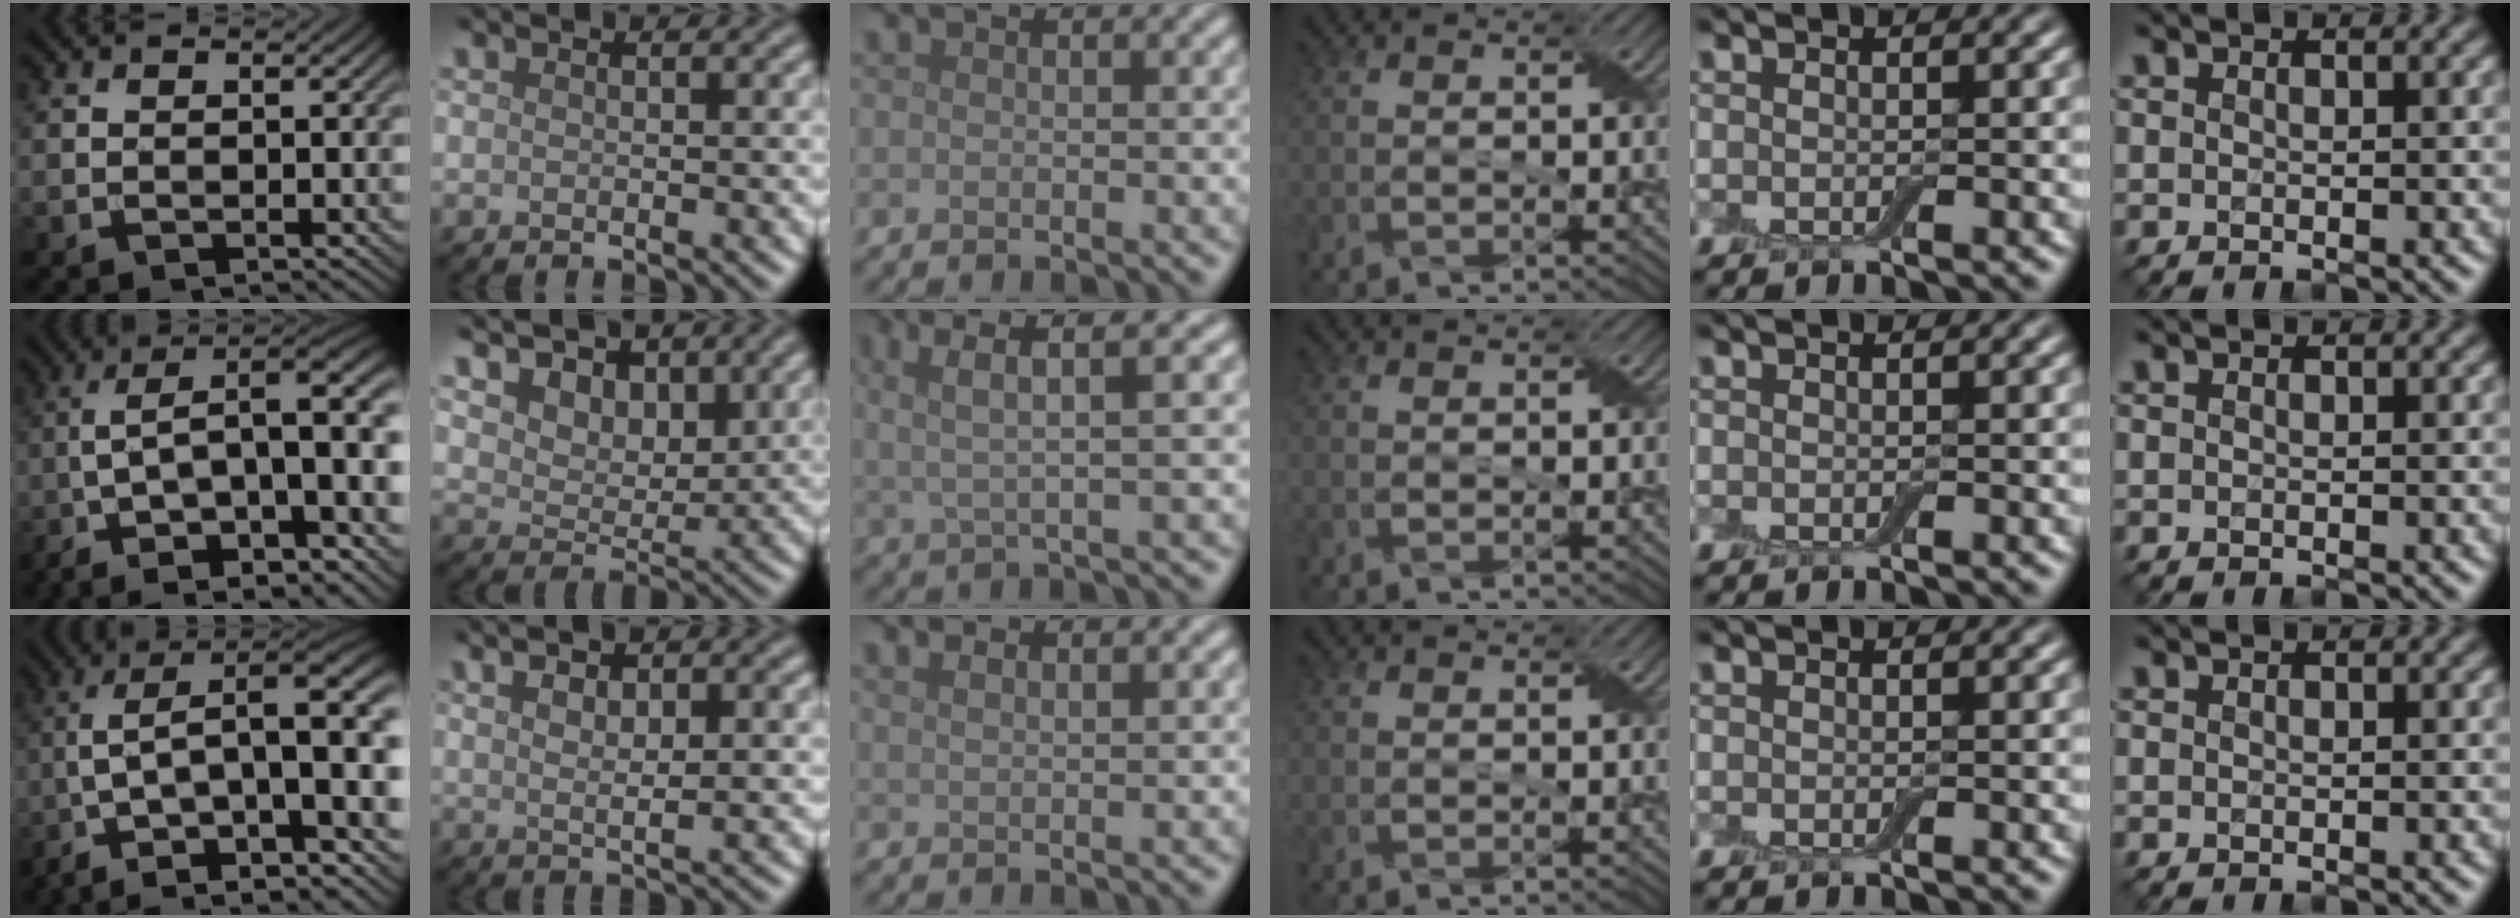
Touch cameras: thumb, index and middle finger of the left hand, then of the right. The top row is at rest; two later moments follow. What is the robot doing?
{"motion": "peel", "object": "bubble wrap"}